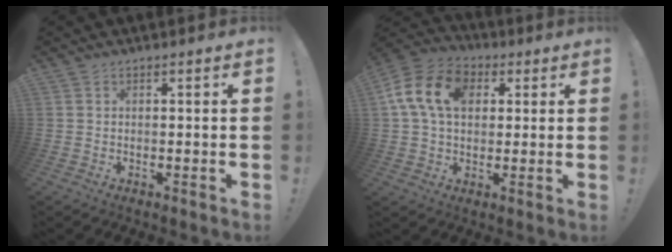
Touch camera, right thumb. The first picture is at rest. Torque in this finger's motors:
{"motor_torque": [0.51, 0.52, 0.73, -0.46, 0.22]}